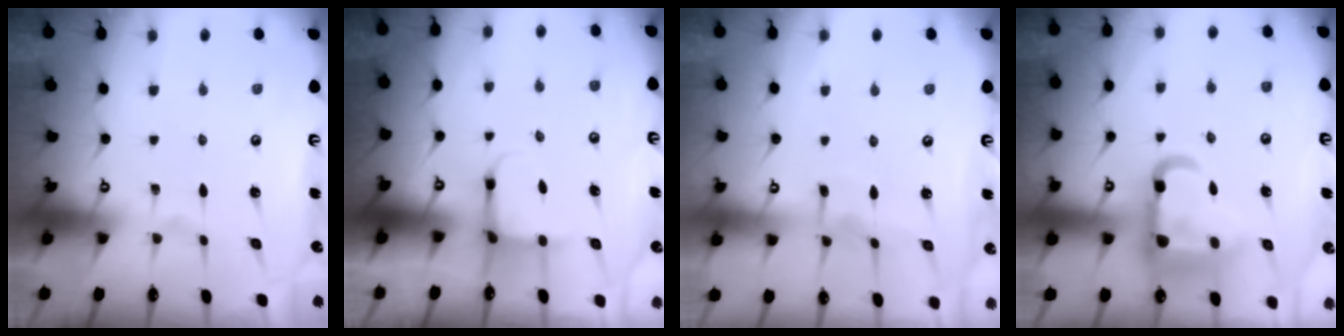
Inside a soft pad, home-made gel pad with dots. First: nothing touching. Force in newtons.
{"total": 3.8, "press": 3.6, "slide": 1.3}
{"total": 5.6, "press": 5.6, "slide": 0.3}
{"total": 15.1, "press": 15.0, "slide": 1.9}